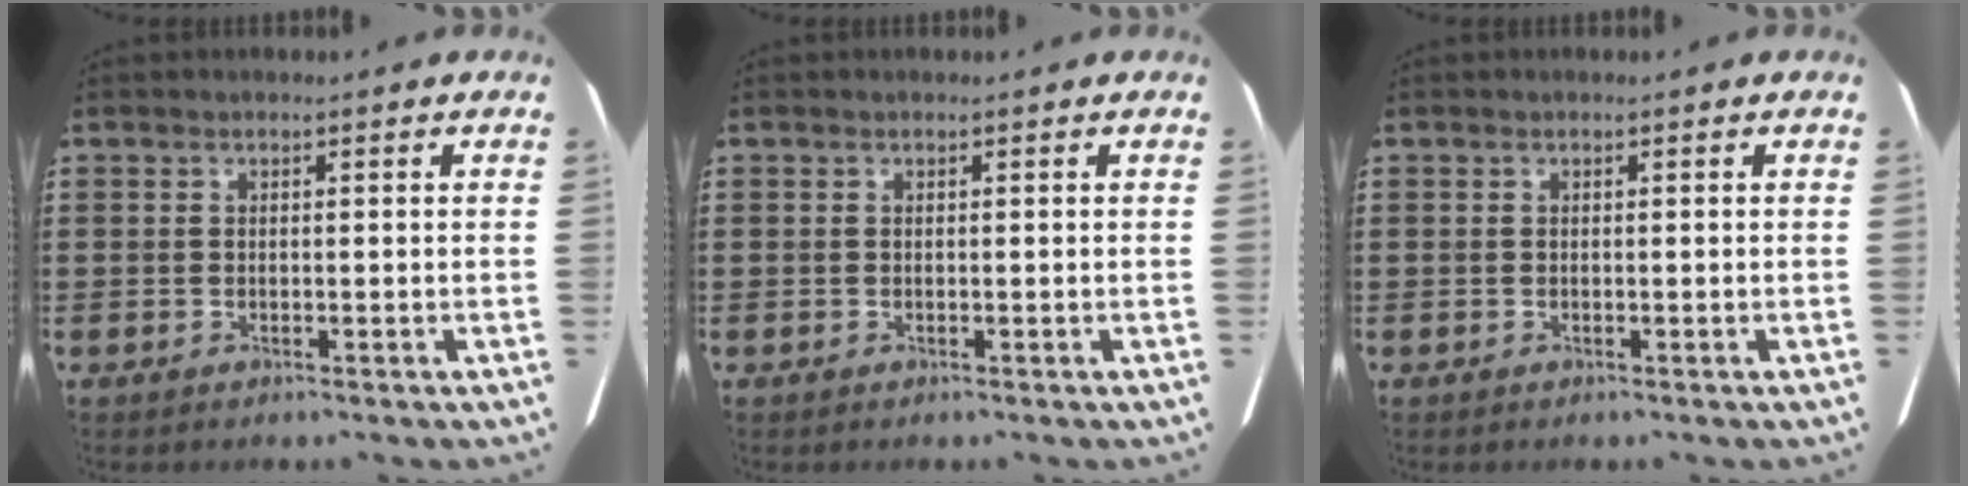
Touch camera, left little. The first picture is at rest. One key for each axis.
{"total": 0.0}
{"total": 0.0}